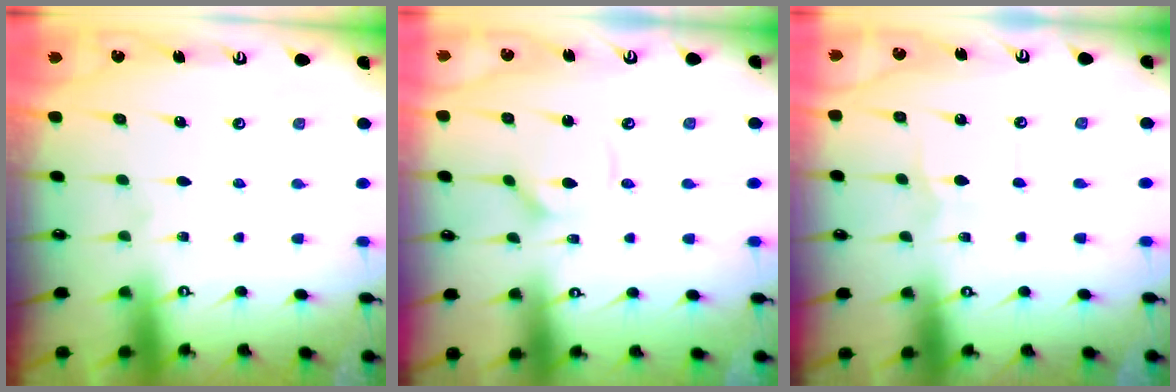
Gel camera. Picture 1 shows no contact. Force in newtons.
{"total": 1.8, "press": 1.8, "slide": 0.3}
{"total": 1.3, "press": 1.3, "slide": 0.1}